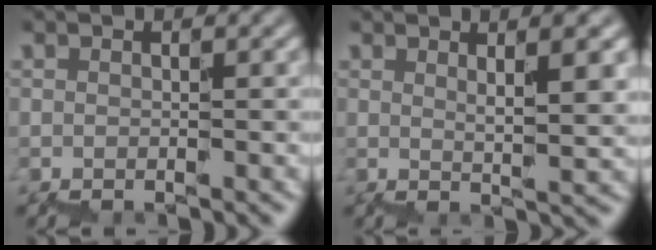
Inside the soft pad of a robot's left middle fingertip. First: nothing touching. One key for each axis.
{"total": 3.5, "fx": 1.7, "fy": 0.7, "fz": 3.0, "tx": -0.041, "ty": 0.007, "tz": 0.030}